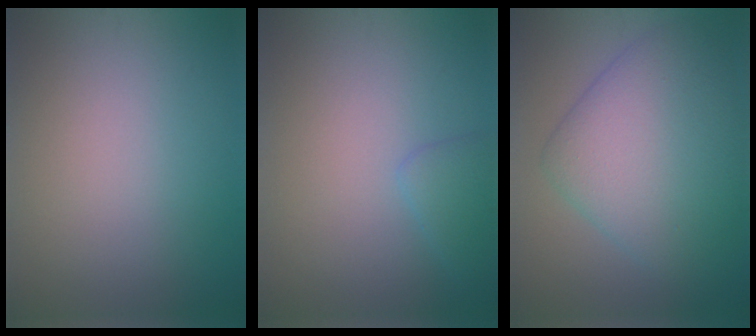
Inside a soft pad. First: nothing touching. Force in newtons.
{"total": 1.6, "press": 1.6, "slide": 0.1}
{"total": 8.6, "press": 8.6, "slide": 0.2}